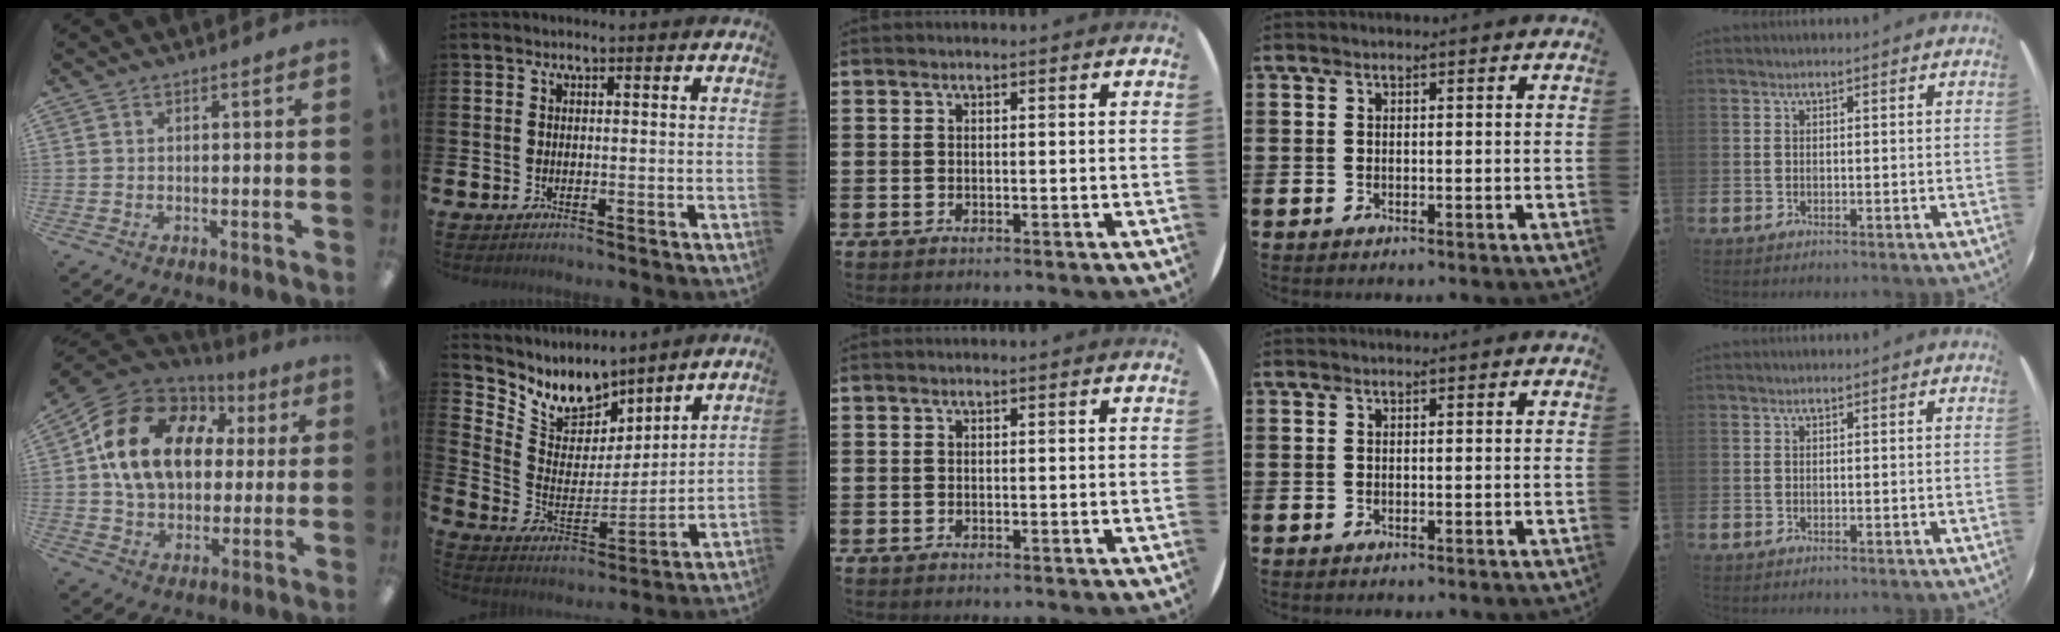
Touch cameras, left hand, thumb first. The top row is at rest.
{"thumb": {"total": 19.1, "force": [5.6, 14.4, 11.2], "torque": [-0.220, 0.003, 0.109]}, "index": {"total": 8.3, "force": [7.4, 3.6, 0.9], "torque": [-0.068, -0.056, 0.135]}}